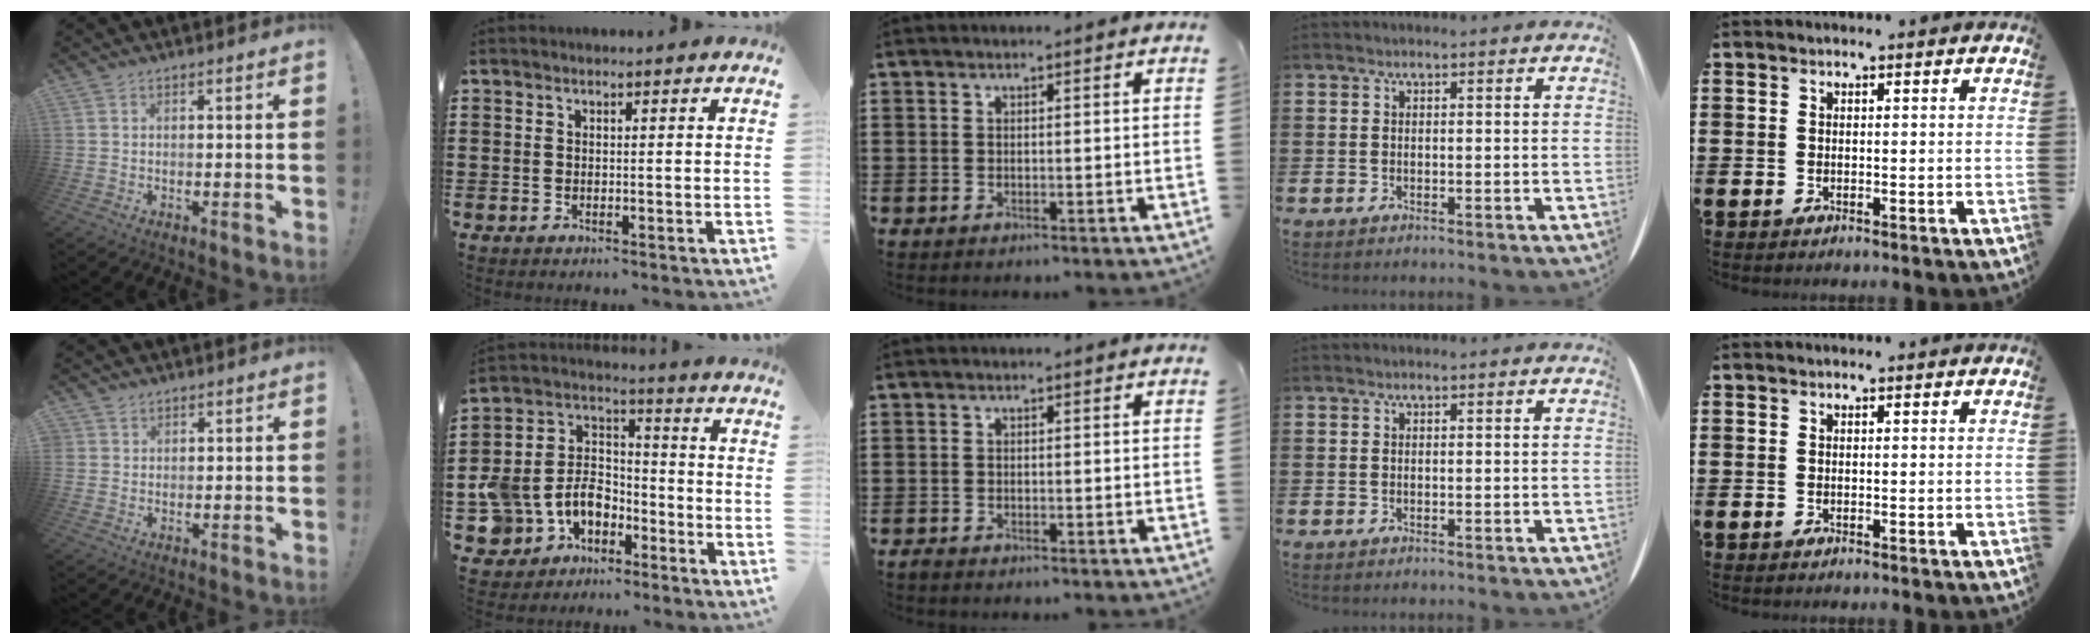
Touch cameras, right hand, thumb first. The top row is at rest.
{"thumb": {"total": 1.6, "force": [1.2, 1.0, 0.1], "torque": [0.004, -0.006, 0.022]}, "index": {"total": 8.9, "force": [-4.8, 6.9, 2.8], "torque": [-0.105, 0.013, -0.095]}, "middle": {"total": 0.6, "force": [-0.6, 0.1, 0.1], "torque": [-0.004, -0.003, -0.012]}}